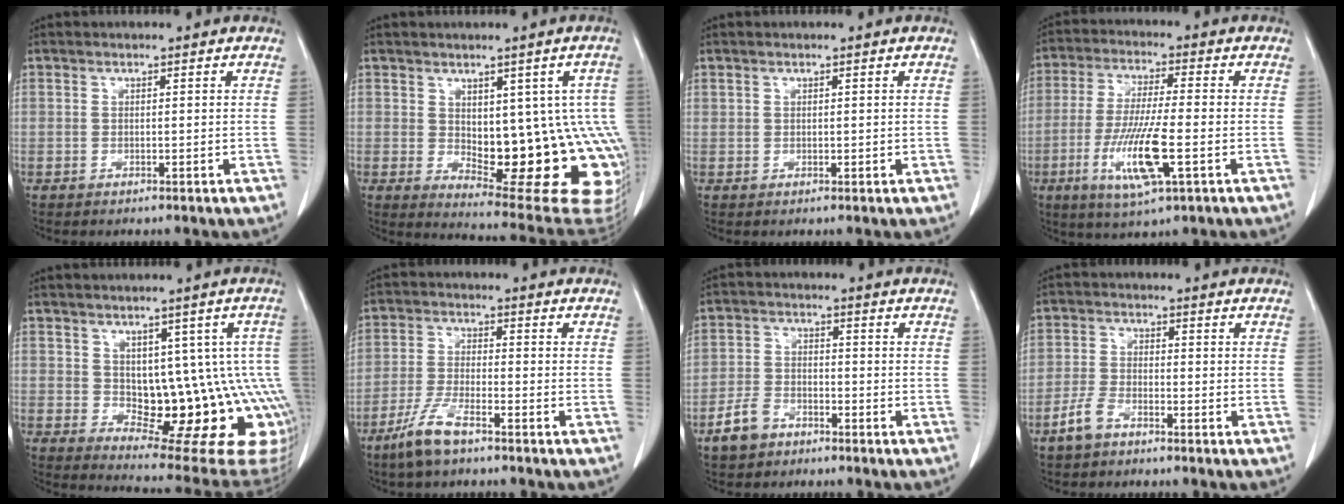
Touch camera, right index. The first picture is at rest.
{"total": 18.2, "force": [-1.4, 7.7, 16.4], "torque": [-0.138, 0.007, 0.010]}
{"total": 0.6, "force": [0.3, 0.4, 0.3], "torque": [0.000, 0.002, 0.009]}
{"total": 11.5, "force": [-3.6, 1.1, 10.9], "torque": [-0.217, -0.018, -0.065]}
{"total": 16.1, "force": [-1.6, 7.1, 14.3], "torque": [-0.115, 0.018, 0.005]}
{"total": 6.4, "force": [-4.6, 1.2, 4.4], "torque": [-0.104, -0.009, -0.088]}
{"total": 5.3, "force": [-3.6, 3.3, 2.1], "torque": [-0.056, 0.007, -0.062]}
{"total": 4.0, "force": [-2.8, 2.0, 2.2], "torque": [-0.054, 0.002, -0.052]}